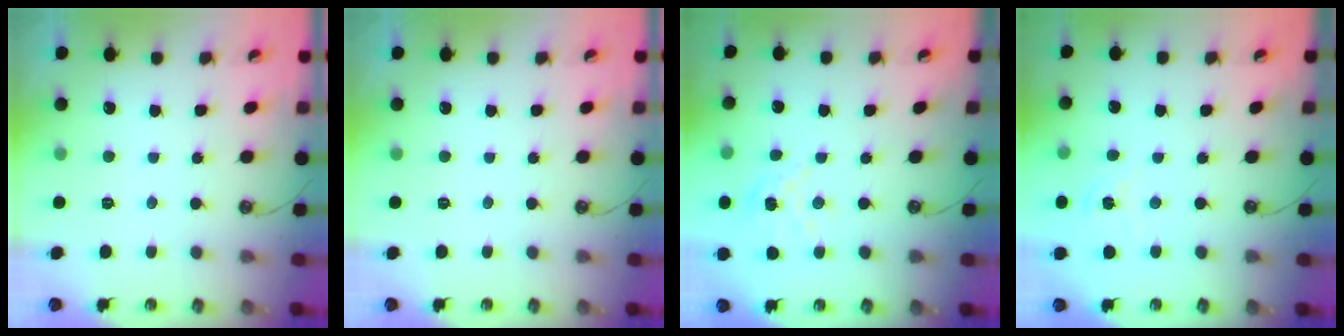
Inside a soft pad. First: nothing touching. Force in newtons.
{"total": 0.0}
{"total": 2.5, "press": 2.5, "slide": 0.2}
{"total": 2.2, "press": 2.2, "slide": 0.3}